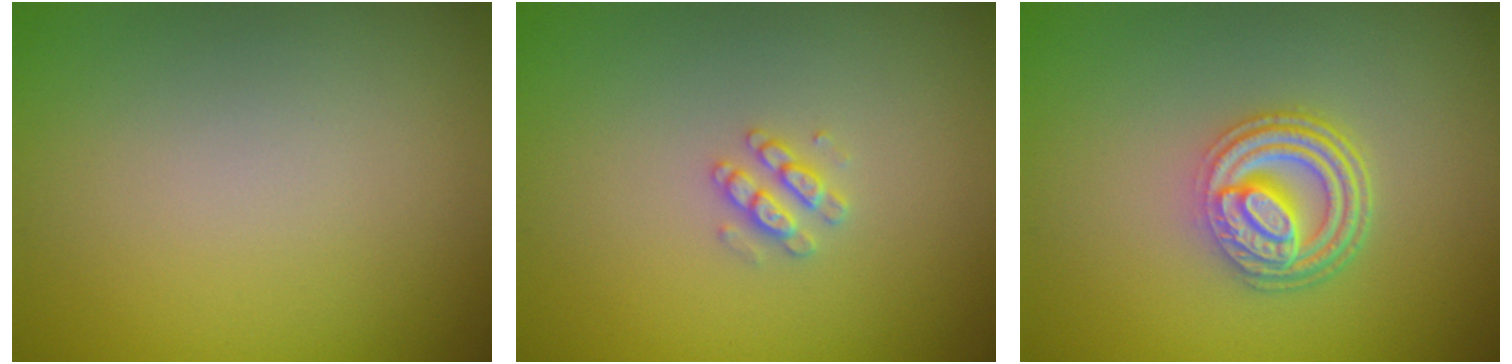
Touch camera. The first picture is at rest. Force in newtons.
{"total": 1.6, "press": 1.6, "slide": 0.3}
{"total": 4.6, "press": 3.3, "slide": 3.2}